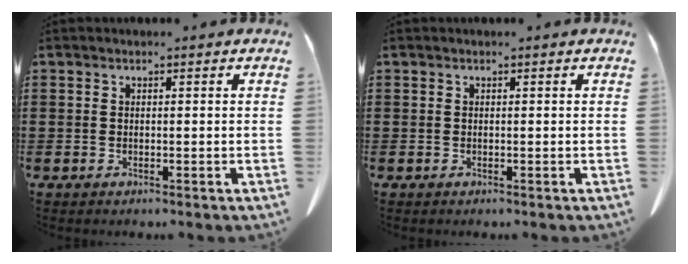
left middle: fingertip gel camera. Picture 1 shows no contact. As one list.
[{"total": 0.0}]